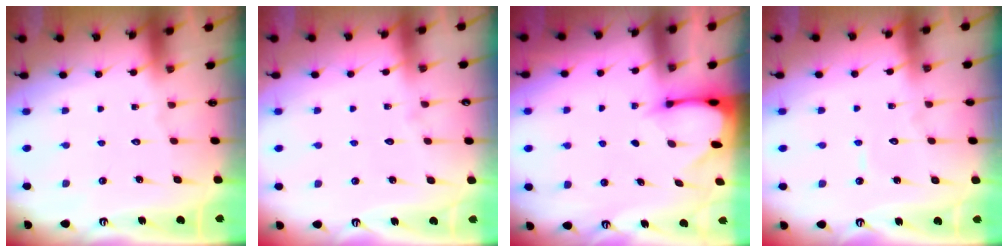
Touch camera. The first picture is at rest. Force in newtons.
{"total": 2.1, "press": 2.1, "slide": 0.2}
{"total": 2.4, "press": 2.3, "slide": 0.3}
{"total": 3.7, "press": 3.7, "slide": 0.1}